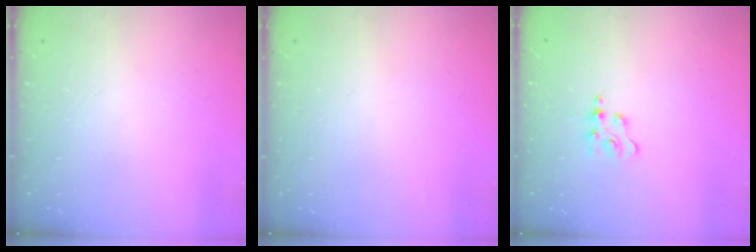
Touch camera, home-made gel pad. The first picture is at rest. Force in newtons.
{"total": 0.0}
{"total": 2.2, "press": 2.2, "slide": 0.4}